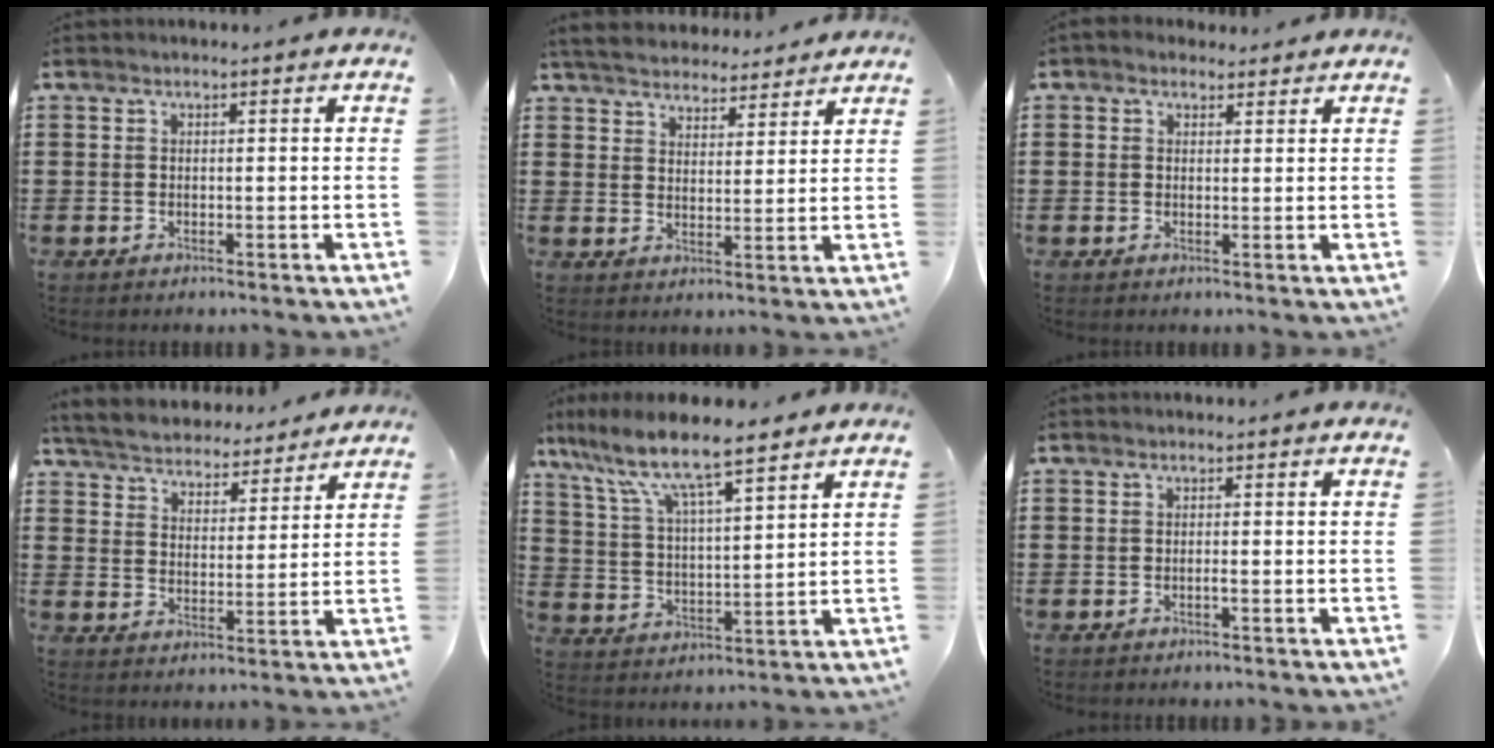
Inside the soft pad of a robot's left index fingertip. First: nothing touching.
{"total": 4.7, "force": [4.5, 1.1, 0.8], "torque": [-0.036, -0.017, 0.080]}
{"total": 2.3, "force": [1.8, 1.4, 0.5], "torque": [-0.010, 0.003, 0.031]}
{"total": 5.2, "force": [5.2, 0.4, 0.2], "torque": [-0.032, -0.036, 0.088]}
{"total": 8.6, "force": [6.9, 1.2, 4.9], "torque": [-0.123, -0.032, 0.115]}
{"total": 0.6, "force": [-0.2, 0.0, 0.5], "torque": [-0.010, -0.003, -0.002]}